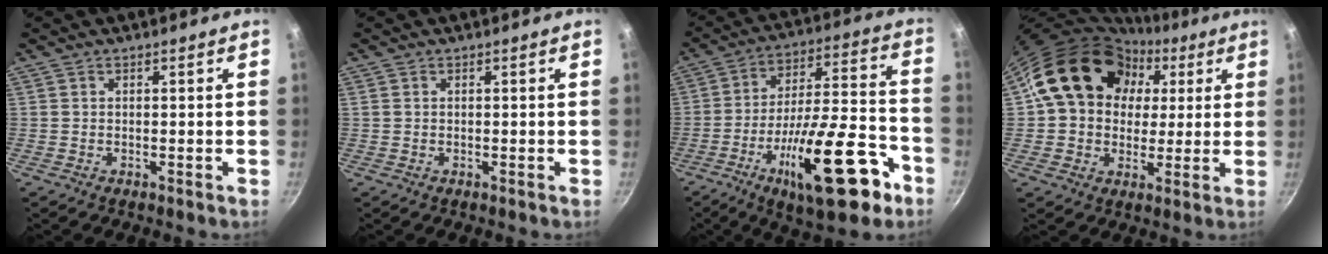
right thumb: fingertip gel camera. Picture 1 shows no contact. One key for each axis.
{"total": 0.0}
{"total": 23.6, "fx": -11.1, "fy": 7.8, "fz": 19.3, "tx": -0.267, "ty": 0.055, "tz": -0.170}
{"total": 17.8, "fx": 5.2, "fy": 14.3, "fz": 9.2, "tx": -0.120, "ty": 0.019, "tz": 0.083}